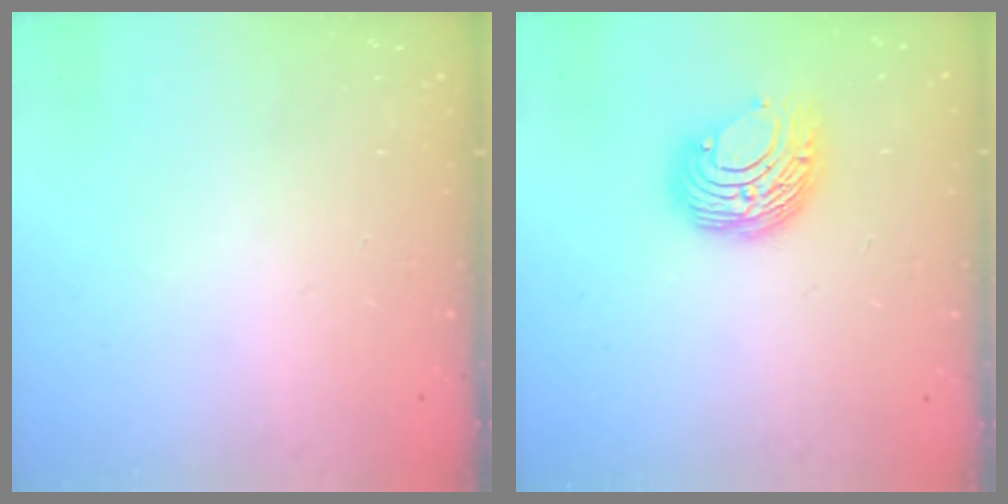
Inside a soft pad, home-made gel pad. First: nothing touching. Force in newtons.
{"total": 9.1, "press": 9.1, "slide": 0.4}